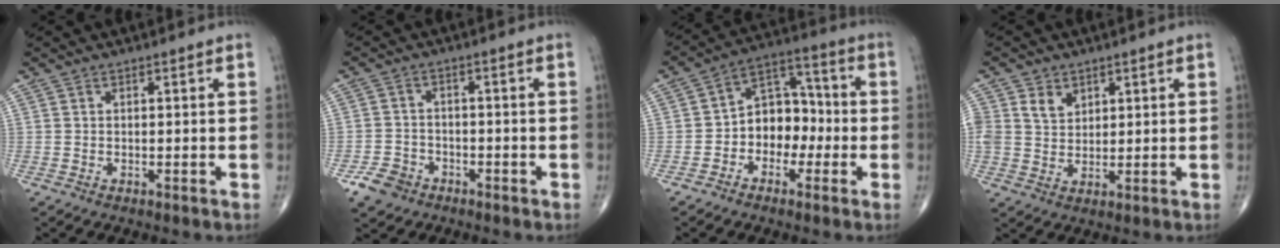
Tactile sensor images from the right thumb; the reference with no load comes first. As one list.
[{"total": 5.0, "force": [-3.1, 3.7, 1.4], "torque": [-0.017, 0.016, -0.053]}, {"total": 9.9, "force": [-2.1, 7.5, 6.2], "torque": [-0.054, 0.044, -0.050]}, {"total": 5.8, "force": [2.6, 4.4, 2.6], "torque": [-0.030, -0.013, 0.052]}]